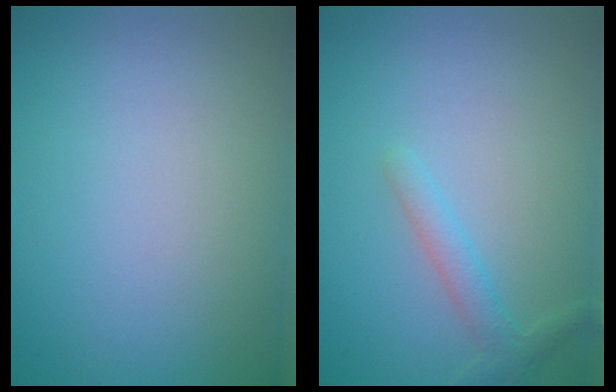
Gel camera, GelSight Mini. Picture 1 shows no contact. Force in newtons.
{"total": 1.7, "press": 1.7, "slide": 0.1}